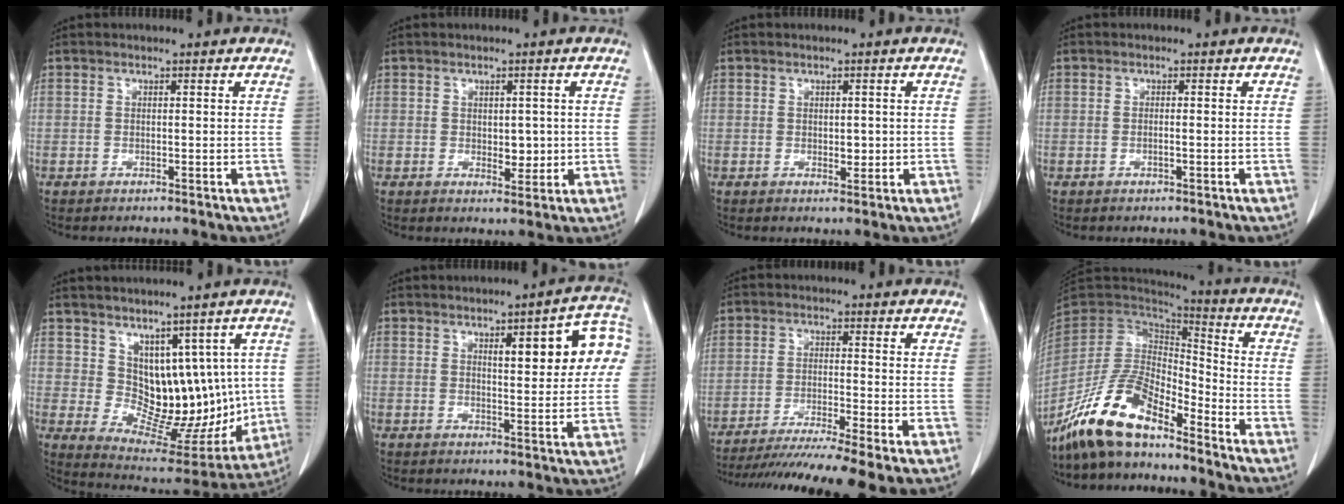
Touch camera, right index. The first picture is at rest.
{"total": 3.2, "force": [0.1, 1.8, 2.6], "torque": [-0.033, -0.005, 0.008]}
{"total": 1.9, "force": [0.1, 1.1, 1.6], "torque": [-0.021, -0.004, 0.004]}
{"total": 0.7, "force": [-0.2, 0.0, 0.7], "torque": [-0.015, -0.001, -0.003]}
{"total": 13.2, "force": [2.5, 8.5, 9.9], "torque": [-0.118, 0.009, 0.067]}
{"total": 10.8, "force": [3.1, 2.6, 10.0], "torque": [-0.121, 0.023, 0.037]}
{"total": 14.1, "force": [-11.6, -1.2, 8.0], "torque": [-0.131, -0.034, -0.184]}
{"total": 14.8, "force": [-11.5, 4.1, 8.4], "torque": [-0.167, 0.006, -0.218]}